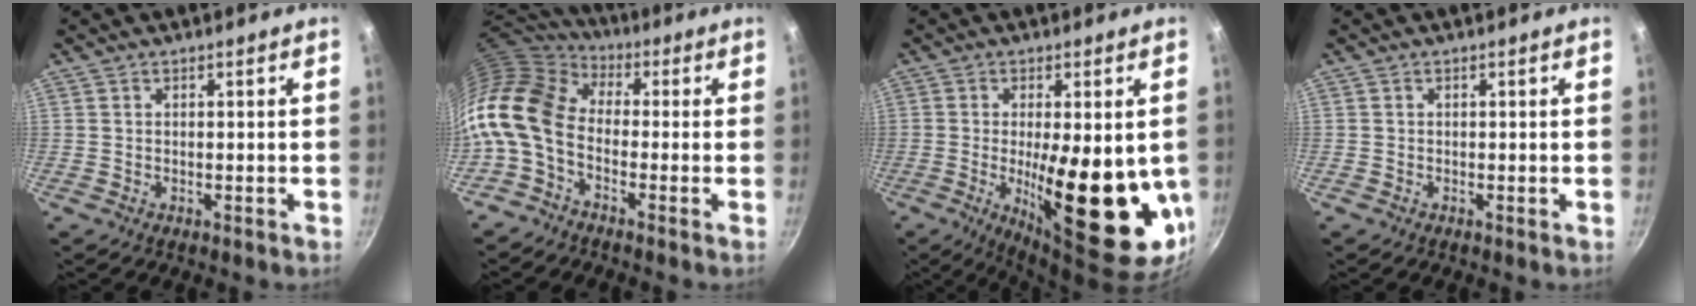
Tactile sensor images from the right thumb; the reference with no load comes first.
{"total": 14.1, "force": [-1.9, 9.2, 10.5], "torque": [-0.197, 0.029, -0.061]}
{"total": 20.3, "force": [-2.2, 6.9, 18.9], "torque": [-0.268, -0.024, -0.021]}
{"total": 0.0}